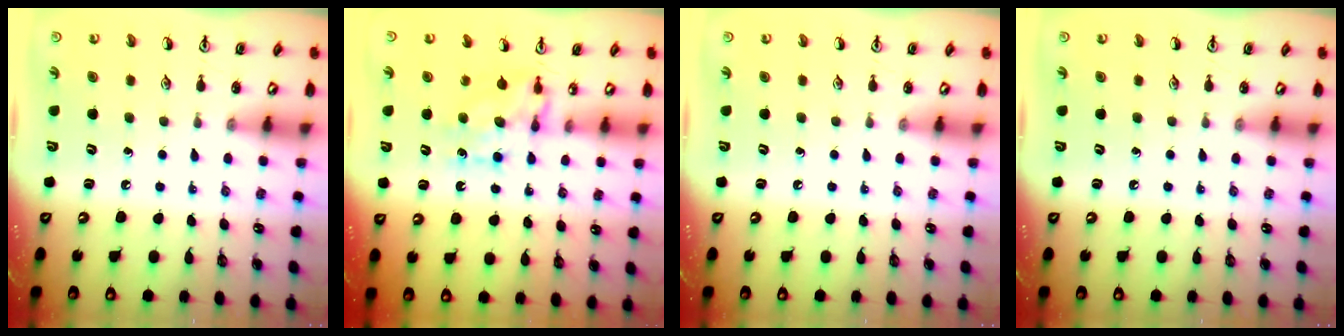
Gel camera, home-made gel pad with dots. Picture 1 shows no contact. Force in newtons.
{"total": 7.6, "press": 7.6, "slide": 0.7}
{"total": 0.0}
{"total": 0.0}